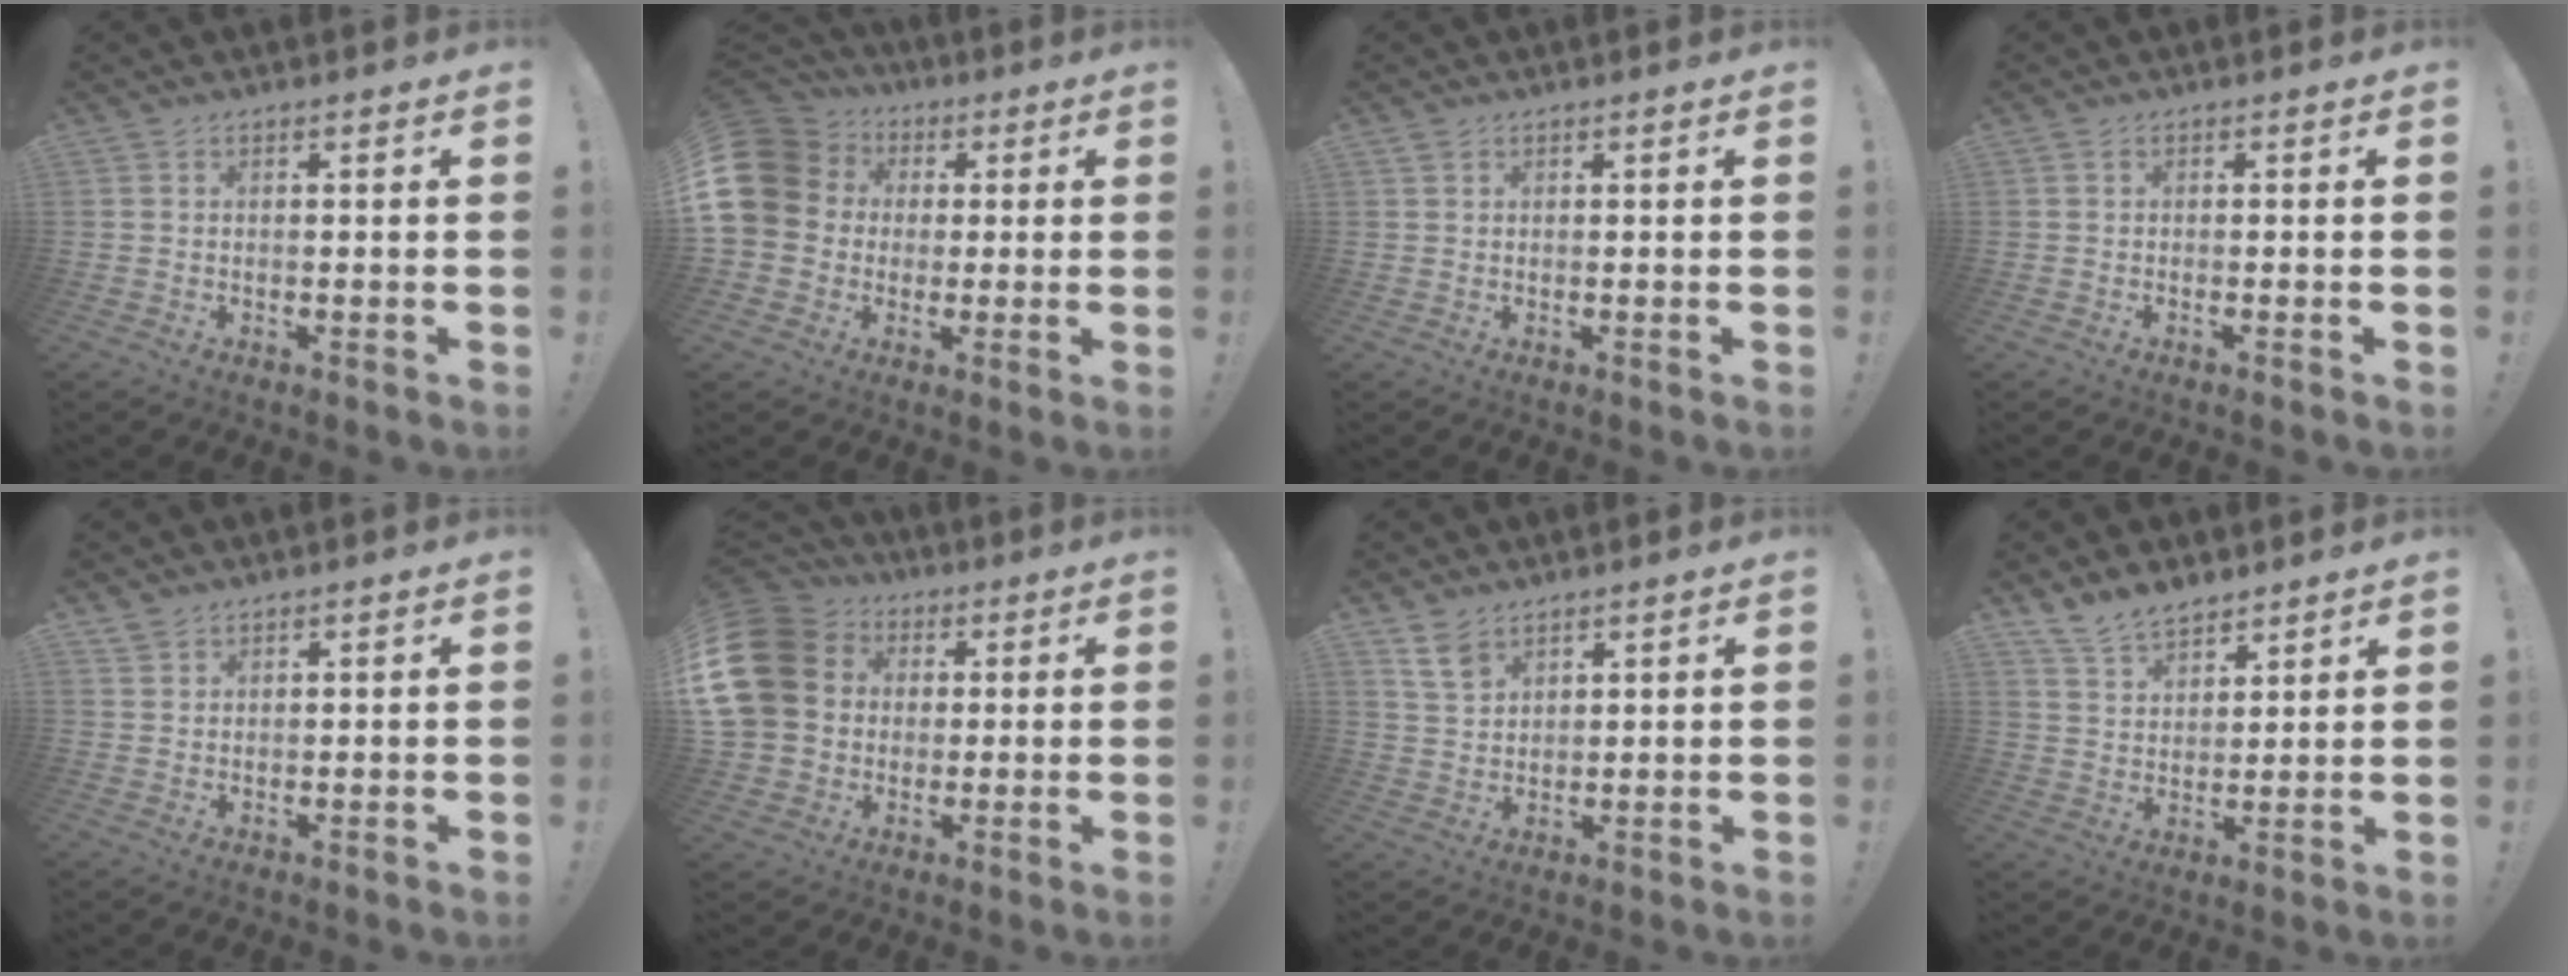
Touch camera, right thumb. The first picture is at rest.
{"total": 15.1, "force": [2.0, 12.9, 7.6], "torque": [-0.143, 0.008, 0.040]}
{"total": 1.0, "force": [0.8, 0.6, 0.1], "torque": [0.001, -0.003, 0.014]}
{"total": 0.6, "force": [-0.2, -0.1, 0.5], "torque": [-0.016, 0.001, -0.003]}
{"total": 2.1, "force": [1.9, 0.8, 0.3], "torque": [-0.004, -0.012, 0.037]}
{"total": 18.2, "force": [2.8, 15.0, 9.8], "torque": [-0.181, 0.006, 0.062]}
{"total": 6.6, "force": [4.9, 3.5, 2.7], "torque": [-0.050, -0.025, 0.095]}
{"total": 8.8, "force": [7.5, 4.0, 2.5], "torque": [-0.060, -0.046, 0.148]}